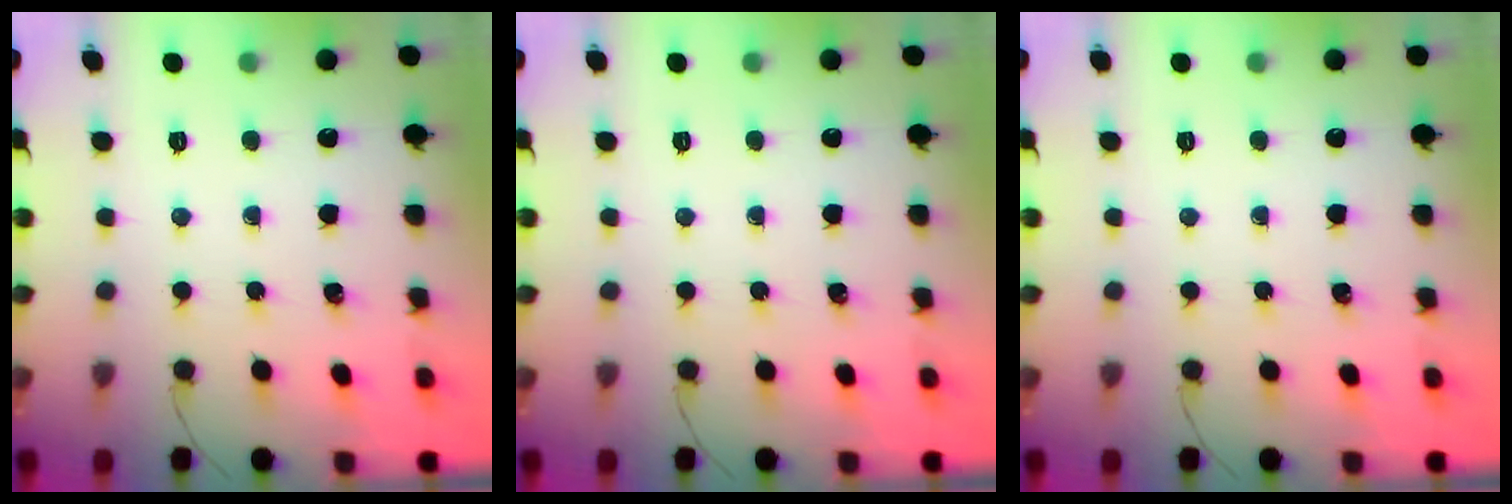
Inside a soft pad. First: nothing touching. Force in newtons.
{"total": 0.0}
{"total": 0.0}